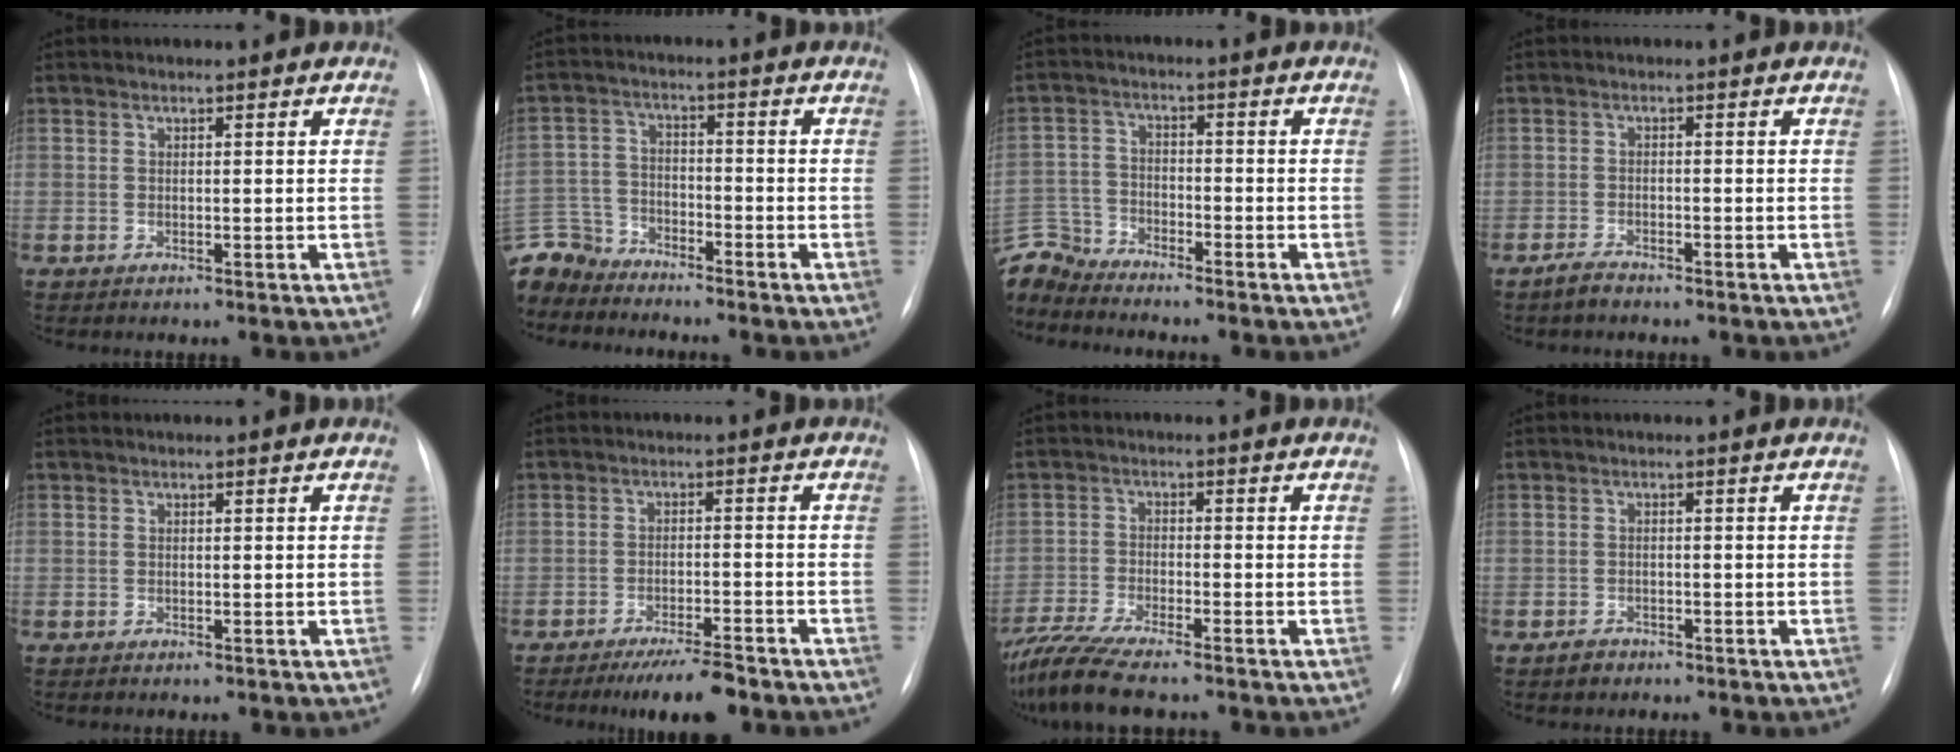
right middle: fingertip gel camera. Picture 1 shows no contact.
{"total": 10.1, "force": [-9.3, 3.7, 1.0], "torque": [-0.036, 0.006, -0.181]}
{"total": 7.9, "force": [-7.8, 1.2, 0.1], "torque": [-0.012, 0.006, -0.156]}
{"total": 2.3, "force": [-2.0, 0.6, 0.9], "torque": [-0.025, -0.003, -0.035]}
{"total": 0.0}
{"total": 6.8, "force": [-5.6, 0.8, 3.9], "torque": [-0.058, -0.014, -0.090]}
{"total": 10.2, "force": [-8.6, 1.0, 5.3], "torque": [-0.106, -0.019, -0.148]}
{"total": 1.8, "force": [-1.4, 1.1, 0.5], "torque": [-0.014, 0.002, -0.020]}